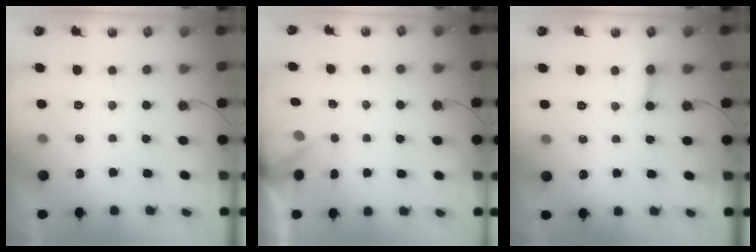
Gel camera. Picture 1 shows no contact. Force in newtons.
{"total": 3.7, "press": 3.7, "slide": 0.3}
{"total": 2.5, "press": 2.5, "slide": 0.2}